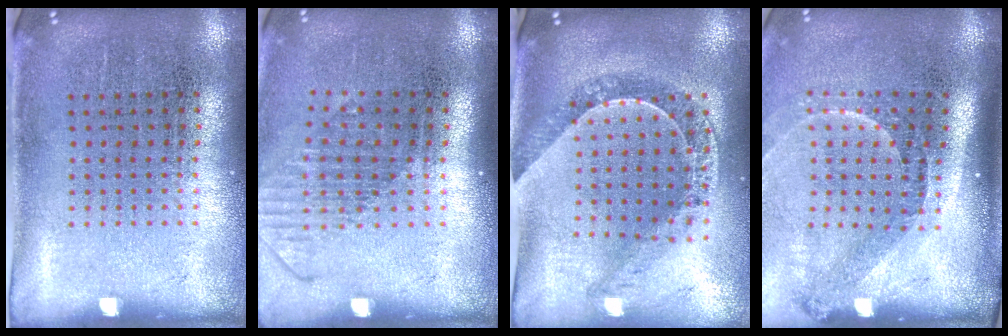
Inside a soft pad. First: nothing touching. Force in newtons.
{"total": 1.5, "press": 1.1, "slide": 0.9}
{"total": 1.2, "press": 1.1, "slide": 0.3}
{"total": 2.2, "press": 1.5, "slide": 1.5}